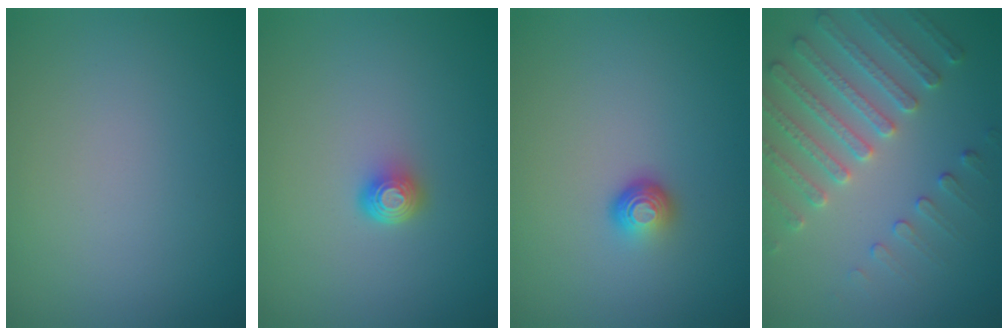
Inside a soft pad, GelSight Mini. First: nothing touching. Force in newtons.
{"total": 1.6, "press": 1.2, "slide": 1.1}
{"total": 1.8, "press": 1.1, "slide": 1.4}
{"total": 4.0, "press": 3.9, "slide": 0.2}